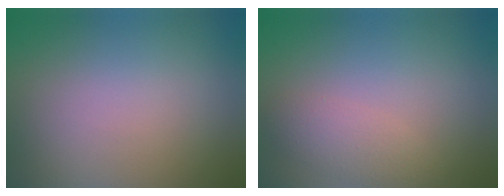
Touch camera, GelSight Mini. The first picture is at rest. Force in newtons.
{"total": 2.3, "press": 2.3, "slide": 0.2}